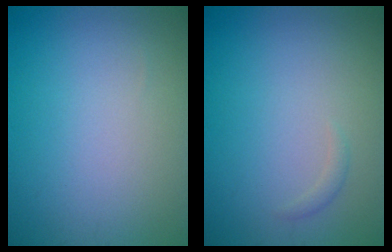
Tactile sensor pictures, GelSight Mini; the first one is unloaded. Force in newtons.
{"total": 0.7, "press": 0.7, "slide": 0.0}